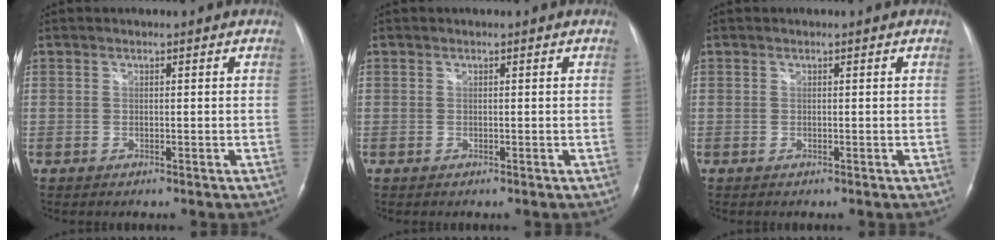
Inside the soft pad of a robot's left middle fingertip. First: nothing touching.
{"total": 0.0}
{"total": 0.0}